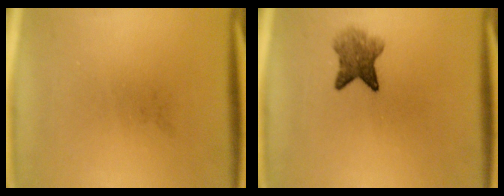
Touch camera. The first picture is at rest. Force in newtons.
{"total": 4.4}